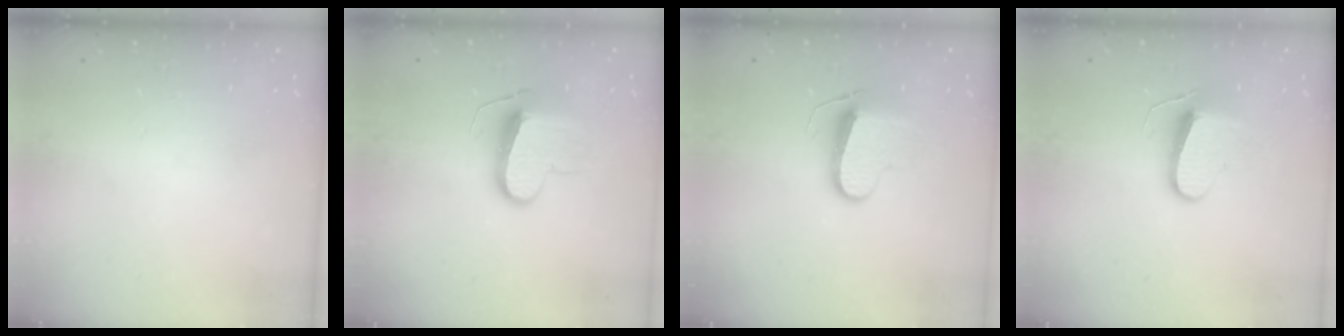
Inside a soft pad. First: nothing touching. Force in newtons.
{"total": 9.9, "press": 9.9, "slide": 0.0}
{"total": 9.1, "press": 9.1, "slide": 0.2}
{"total": 9.5, "press": 9.5, "slide": 0.4}